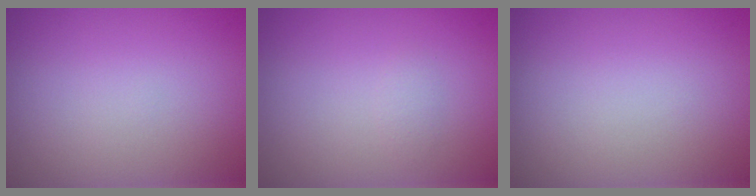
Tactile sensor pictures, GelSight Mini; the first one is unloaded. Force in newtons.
{"total": 0.7, "press": 0.7, "slide": 0.0}
{"total": 0.0}